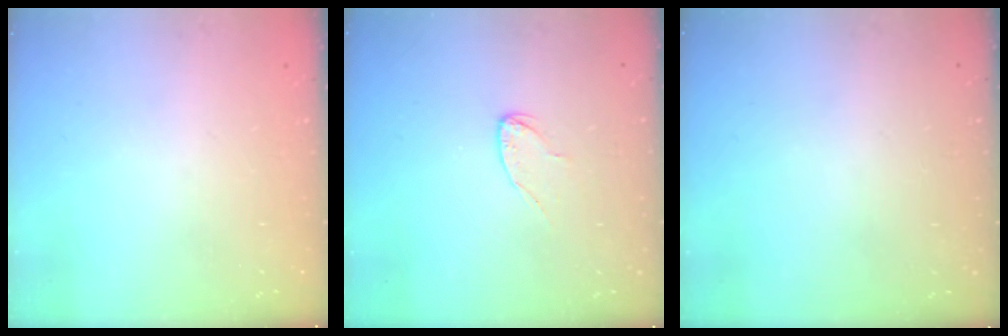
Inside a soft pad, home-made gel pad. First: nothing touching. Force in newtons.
{"total": 4.7, "press": 4.7, "slide": 0.4}
{"total": 0.0}